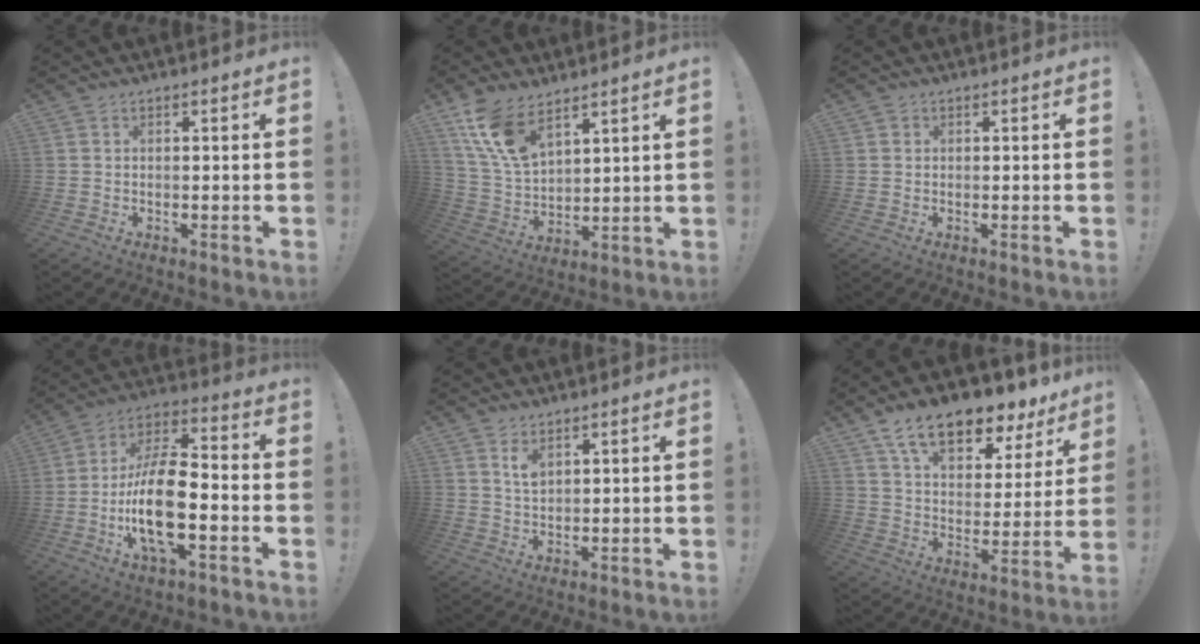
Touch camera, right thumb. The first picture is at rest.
{"total": 13.1, "force": [9.0, 6.3, 7.1], "torque": [-0.155, -0.042, 0.174]}
{"total": 1.0, "force": [0.6, 0.8, 0.0], "torque": [0.000, 0.001, 0.012]}
{"total": 18.6, "force": [-4.6, 8.0, 16.1], "torque": [-0.303, 0.015, -0.078]}
{"total": 4.4, "force": [2.9, 2.6, 2.0], "torque": [-0.033, -0.016, 0.051]}
{"total": 15.3, "force": [11.0, 6.6, 8.3], "torque": [-0.135, -0.079, 0.191]}